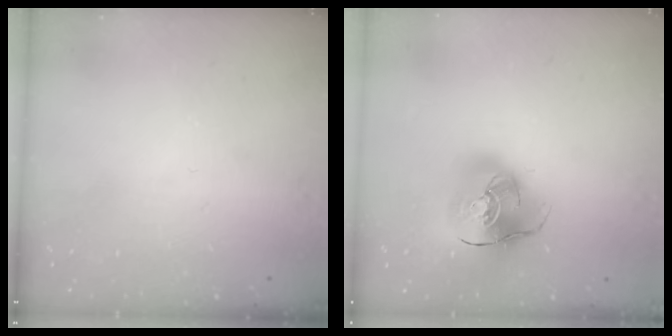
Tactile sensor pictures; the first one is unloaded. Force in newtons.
{"total": 16.8, "press": 16.6, "slide": 2.8}